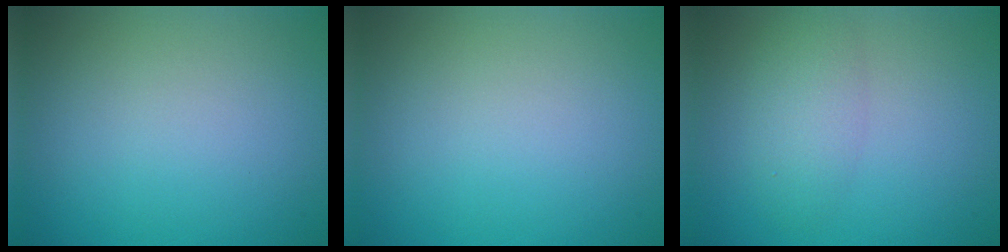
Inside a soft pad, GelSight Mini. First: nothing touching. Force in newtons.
{"total": 0.0}
{"total": 2.8, "press": 2.8, "slide": 0.1}